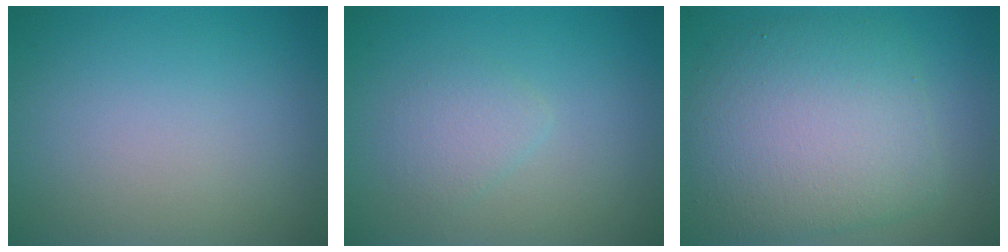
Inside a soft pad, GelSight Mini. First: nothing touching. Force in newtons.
{"total": 1.8, "press": 1.8, "slide": 0.1}
{"total": 8.2, "press": 8.2, "slide": 0.3}